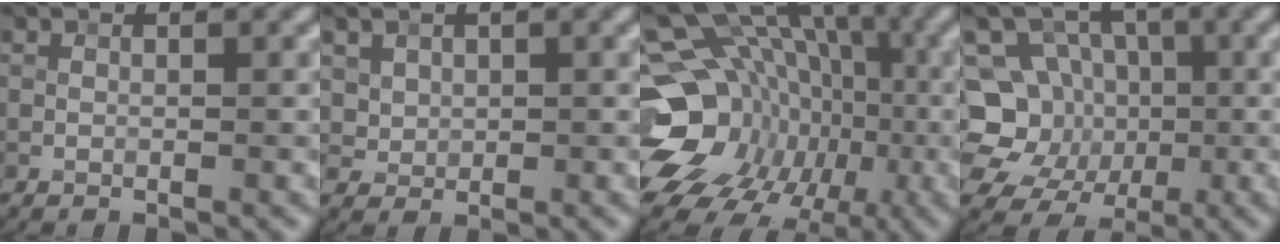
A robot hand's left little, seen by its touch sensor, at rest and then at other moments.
{"total": 2.6, "force": [1.3, 2.0, 1.1], "torque": [-0.039, -0.006, 0.048]}
{"total": 19.1, "force": [-4.8, 15.6, 10.0], "torque": [-0.159, -0.002, -0.094]}
{"total": 9.1, "force": [-1.3, 8.5, 3.0], "torque": [-0.053, 0.011, -0.051]}